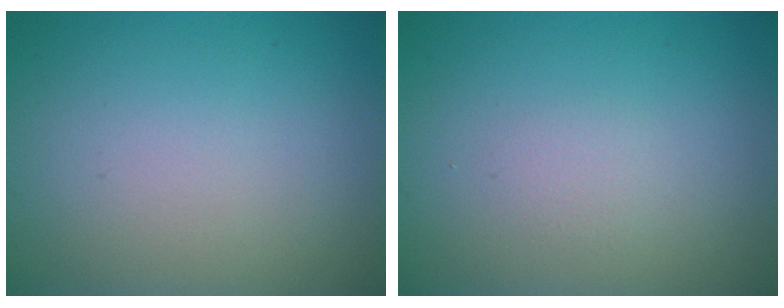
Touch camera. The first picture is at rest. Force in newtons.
{"total": 0.7, "press": 0.7, "slide": 0.0}